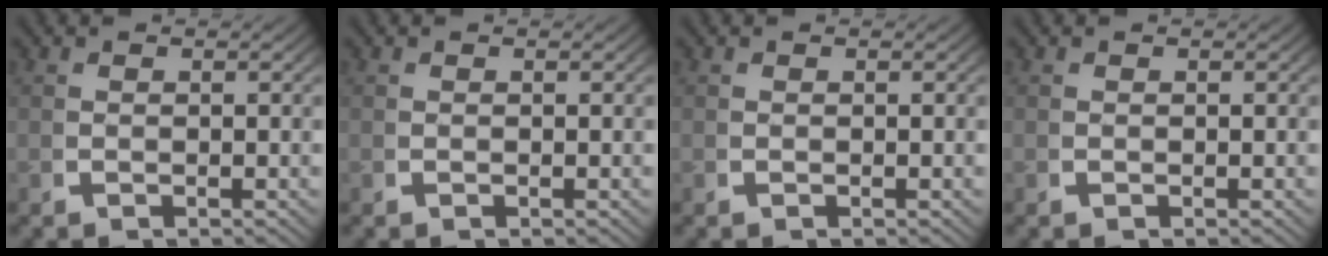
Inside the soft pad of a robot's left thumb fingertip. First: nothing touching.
{"total": 0.0}
{"total": 0.0}
{"total": 0.0}